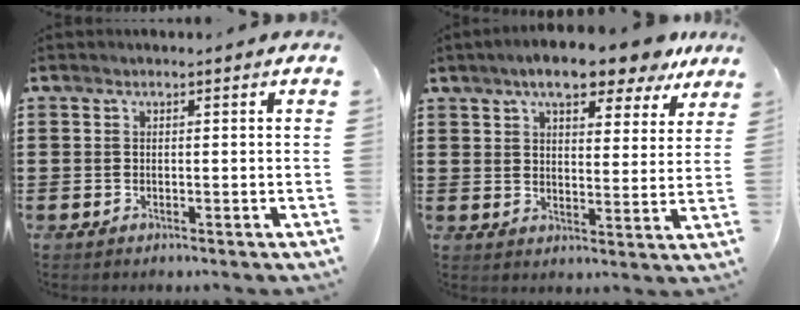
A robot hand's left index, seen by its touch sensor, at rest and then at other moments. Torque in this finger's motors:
{"motor_torque": [2.14, 0.00, 1.05, 0.21]}